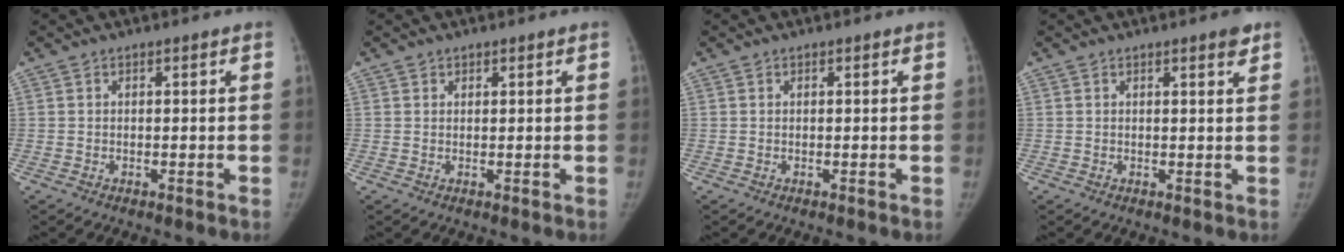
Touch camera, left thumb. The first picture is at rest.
{"total": 0.7, "force": [0.5, 0.4, -0.1], "torque": [0.009, -0.005, 0.007]}
{"total": 0.0}
{"total": 2.0, "force": [1.5, 0.2, 1.3], "torque": [-0.013, -0.009, 0.020]}